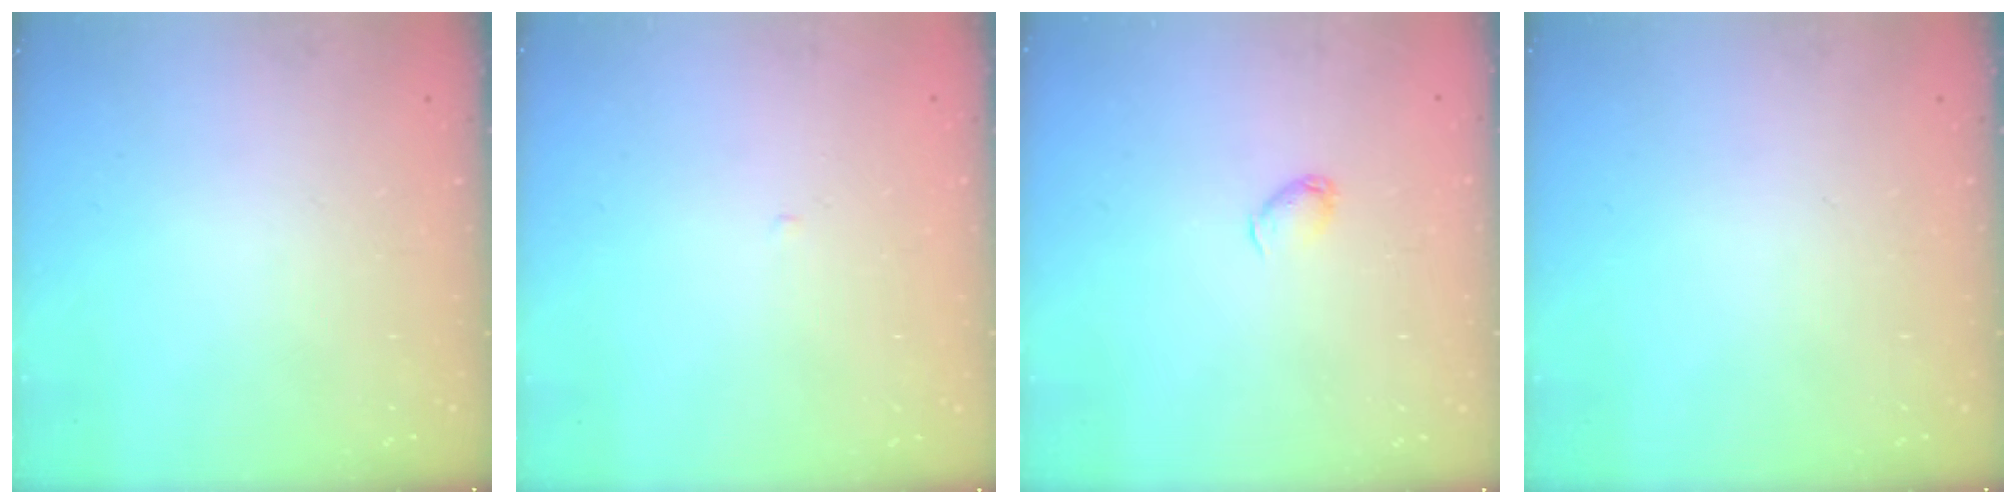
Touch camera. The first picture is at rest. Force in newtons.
{"total": 1.7, "press": 1.7, "slide": 0.3}
{"total": 2.9, "press": 2.8, "slide": 0.6}
{"total": 0.0}